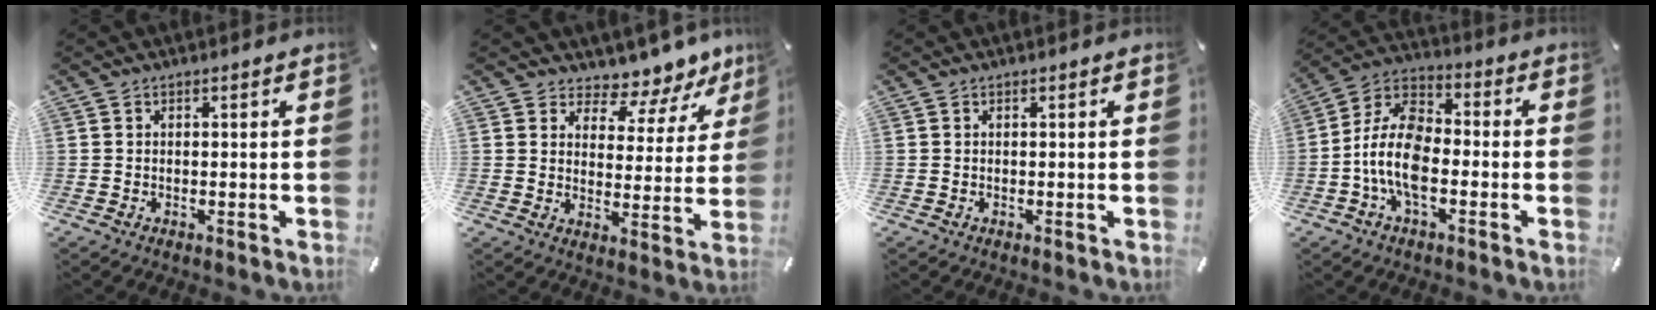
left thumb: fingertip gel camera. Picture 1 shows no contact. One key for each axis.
{"total": 7.8, "fx": 6.6, "fy": 3.8, "fz": 1.7, "tx": -0.023, "ty": -0.070, "tz": 0.114}
{"total": 0.0}
{"total": 12.4, "fx": -4.0, "fy": 7.1, "fz": 9.4, "tx": -0.203, "ty": 0.011, "tz": -0.076}